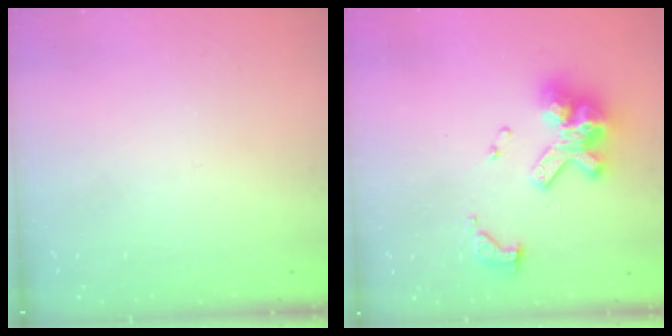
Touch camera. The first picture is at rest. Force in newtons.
{"total": 12.9, "press": 12.8, "slide": 1.4}